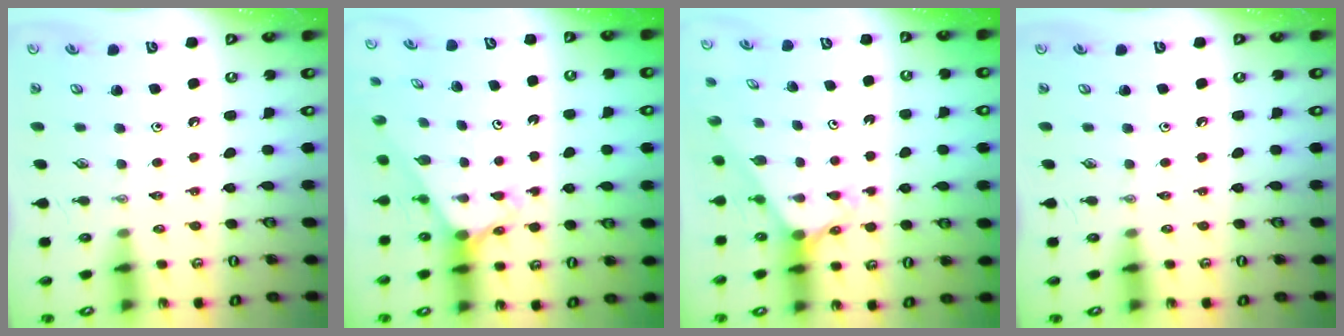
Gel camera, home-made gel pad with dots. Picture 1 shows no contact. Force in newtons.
{"total": 2.3, "press": 2.3, "slide": 0.2}
{"total": 2.4, "press": 2.4, "slide": 0.3}
{"total": 0.0}